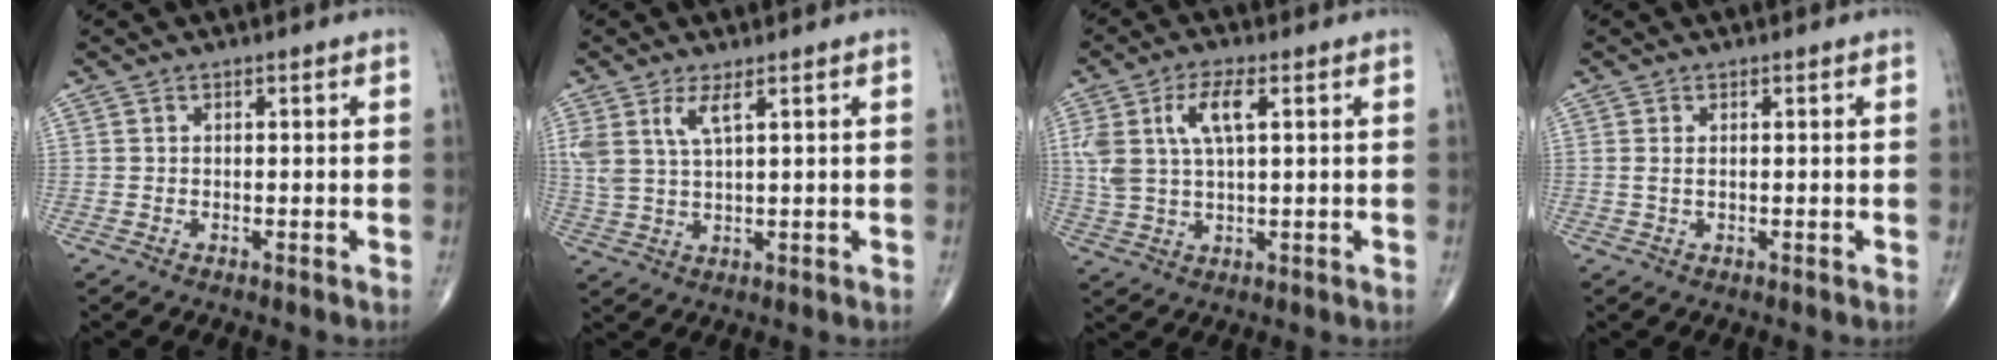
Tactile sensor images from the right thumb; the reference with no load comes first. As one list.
[{"total": 4.9, "force": [2.5, 1.3, 4.1], "torque": [-0.097, -0.012, 0.059]}, {"total": 8.8, "force": [2.8, 3.4, 7.6], "torque": [-0.168, 0.005, 0.058]}, {"total": 1.0, "force": [0.2, 0.4, 0.9], "torque": [-0.023, 0.004, 0.007]}]